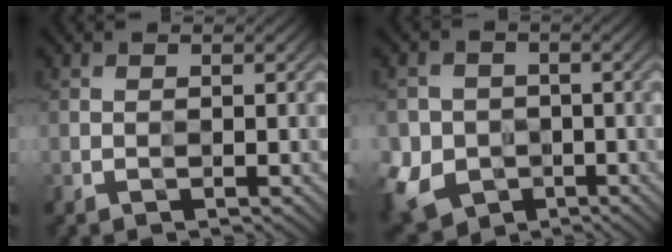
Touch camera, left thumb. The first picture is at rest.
{"total": 7.0, "force": [-2.2, 6.3, 1.8], "torque": [-0.068, -0.021, -0.058]}